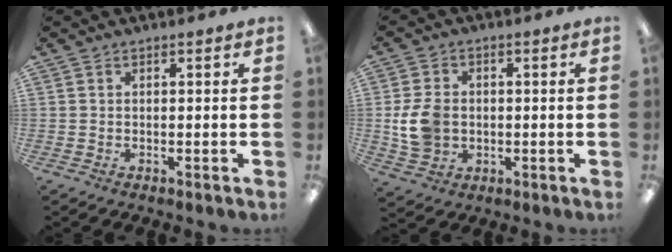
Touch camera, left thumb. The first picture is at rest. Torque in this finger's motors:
{"motor_torque": [-0.37, 0.57, 0.55, -0.31, 0.06]}